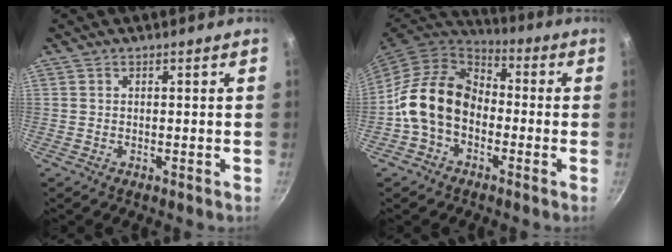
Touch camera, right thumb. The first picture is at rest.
{"total": 14.5, "force": [-2.4, 10.7, 9.4], "torque": [-0.136, 0.037, -0.063]}